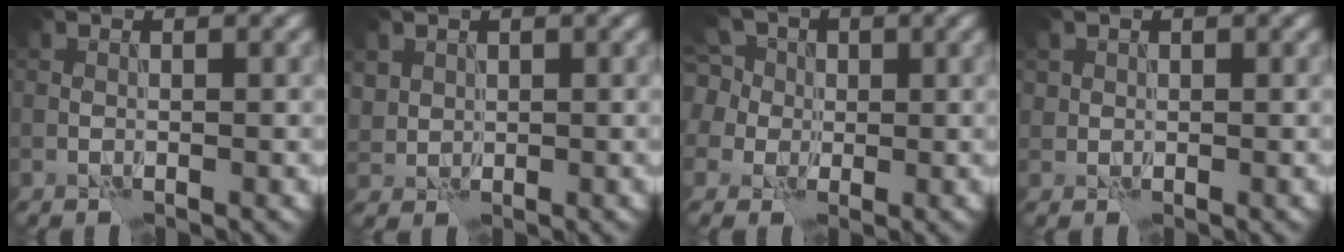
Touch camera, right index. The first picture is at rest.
{"total": 1.7, "force": [0.8, 1.4, 0.2], "torque": [-0.008, -0.002, 0.020]}
{"total": 7.4, "force": [2.6, 6.2, 3.2], "torque": [-0.073, 0.031, 0.016]}
{"total": 0.9, "force": [0.5, 0.8, 0.0], "torque": [0.004, -0.002, 0.011]}